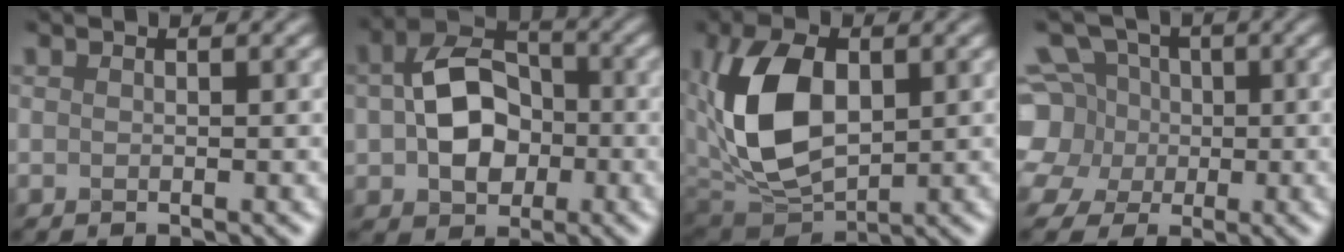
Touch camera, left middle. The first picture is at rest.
{"total": 5.4, "force": [-0.6, 4.2, 3.4], "torque": [-0.088, 0.001, 0.006]}
{"total": 8.1, "force": [0.7, 5.3, 6.1], "torque": [-0.168, -0.004, 0.038]}
{"total": 7.1, "force": [-0.1, 6.8, 2.1], "torque": [-0.090, 0.024, -0.023]}